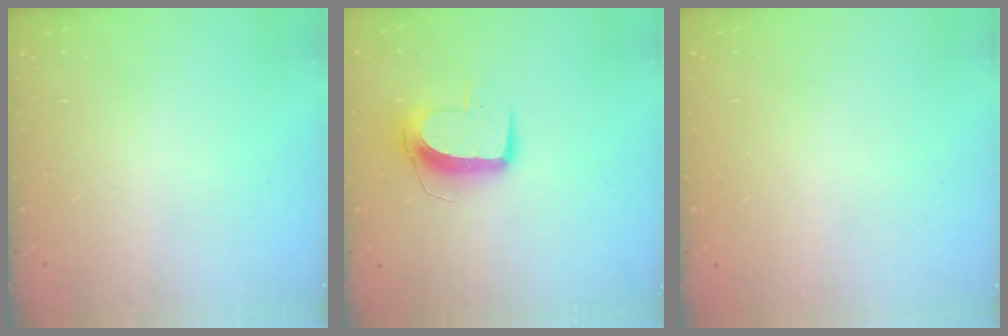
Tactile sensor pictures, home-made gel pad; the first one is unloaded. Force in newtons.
{"total": 10.0, "press": 10.0, "slide": 0.3}
{"total": 0.0}